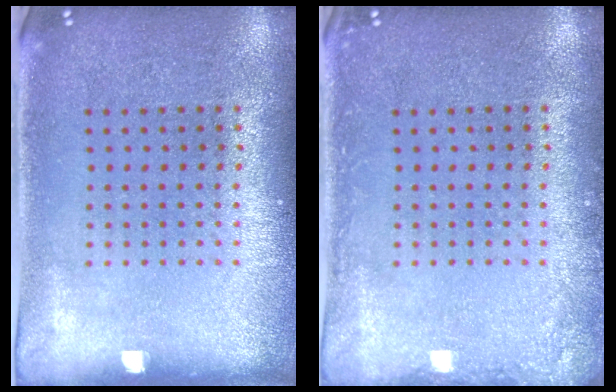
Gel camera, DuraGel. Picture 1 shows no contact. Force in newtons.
{"total": 1.3, "press": 1.3, "slide": 0.1}